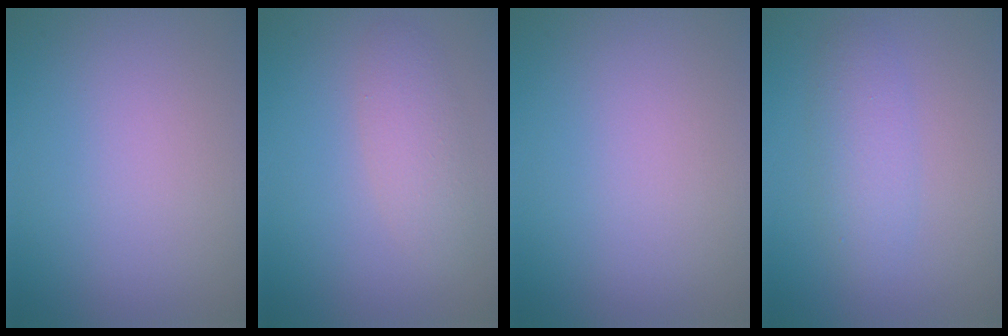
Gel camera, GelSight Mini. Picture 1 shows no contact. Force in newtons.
{"total": 2.4, "press": 2.4, "slide": 0.1}
{"total": 0.0}
{"total": 2.8, "press": 2.8, "slide": 0.1}